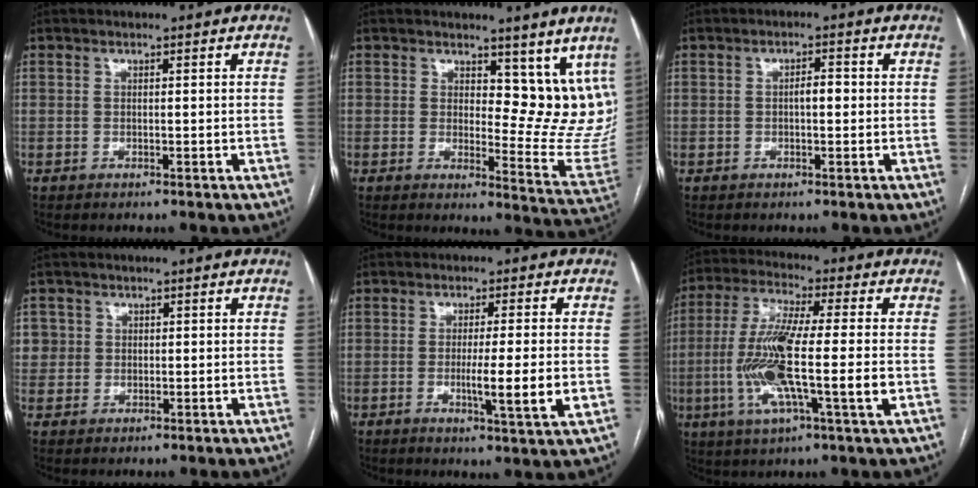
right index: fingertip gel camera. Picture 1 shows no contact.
{"total": 11.1, "force": [7.6, 5.2, 6.2], "torque": [-0.060, -0.024, 0.091]}
{"total": 2.1, "force": [-0.1, 0.8, 2.0], "torque": [-0.031, 0.005, -0.002]}
{"total": 3.8, "force": [1.0, 3.7, 0.2], "torque": [0.010, 0.011, 0.021]}
{"total": 7.1, "force": [-1.4, -0.3, 7.0], "torque": [-0.112, -0.017, -0.023]}
{"total": 15.0, "force": [-2.2, 1.2, 14.8], "torque": [-0.296, -0.008, -0.046]}